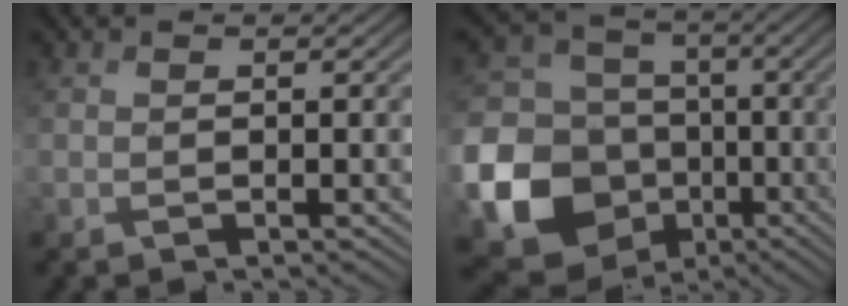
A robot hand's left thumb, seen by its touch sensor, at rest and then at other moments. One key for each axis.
{"total": 19.5, "fx": -6.0, "fy": 17.3, "fz": 6.7, "tx": -0.228, "ty": -0.040, "tz": -0.118}